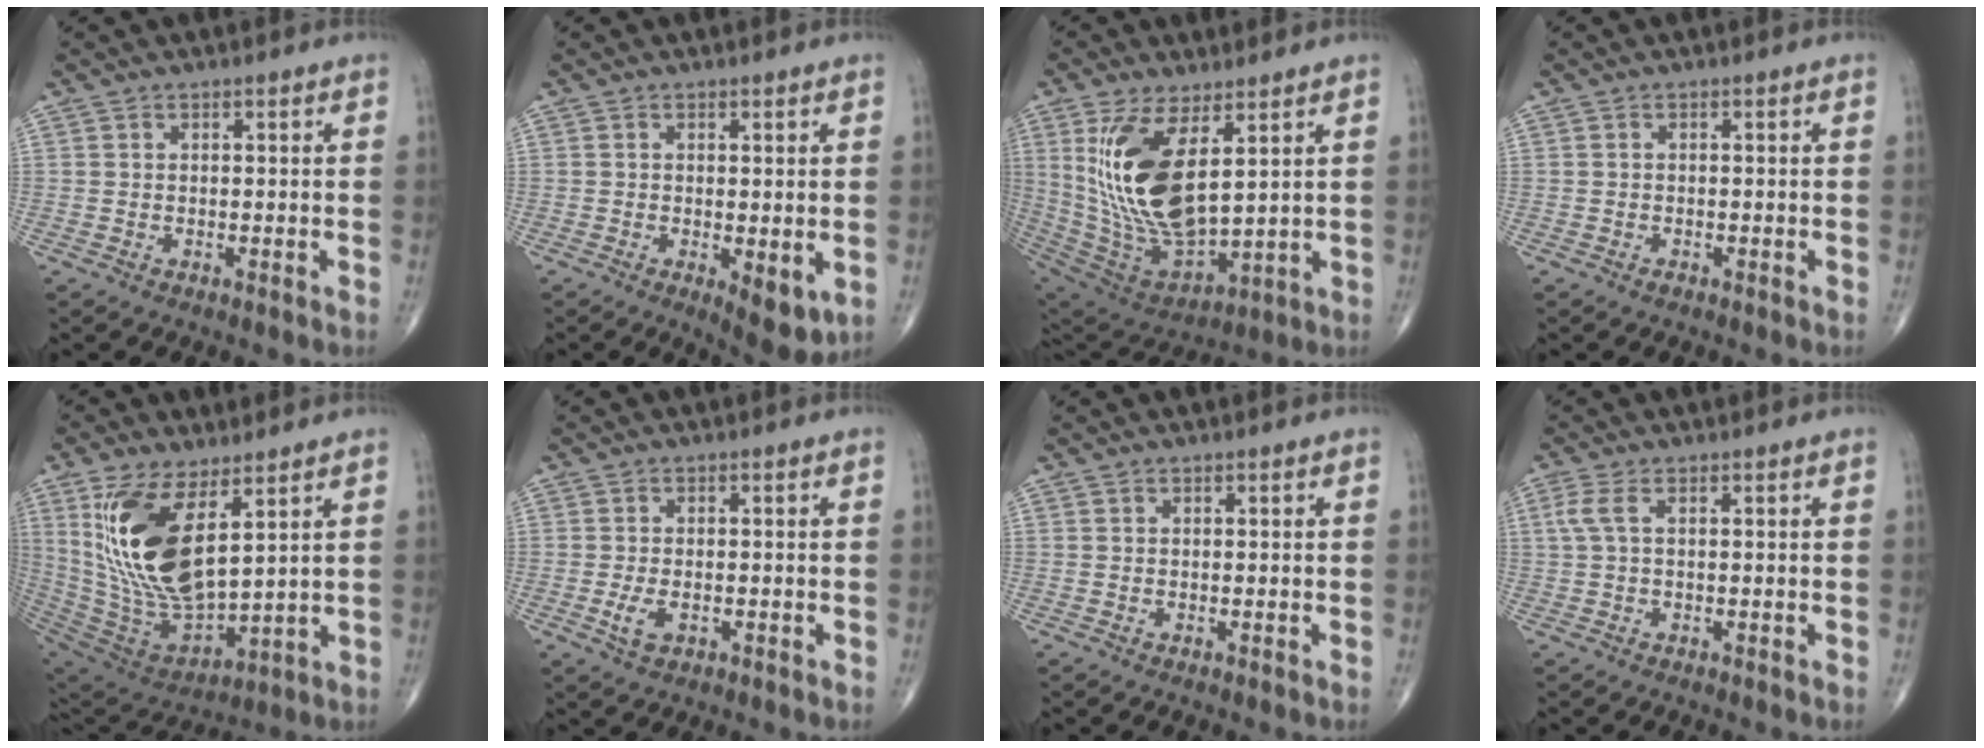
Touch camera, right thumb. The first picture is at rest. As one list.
[{"total": 6.1, "force": [-1.3, 2.4, 5.4], "torque": [-0.072, -0.018, -0.012]}, {"total": 19.0, "force": [5.7, 8.4, 16.1], "torque": [-0.316, -0.032, 0.130]}, {"total": 0.5, "force": [-0.4, 0.3, 0.3], "torque": [-0.003, 0.000, -0.008]}, {"total": 19.8, "force": [7.1, 8.6, 16.3], "torque": [-0.321, -0.037, 0.155]}, {"total": 3.4, "force": [-1.0, 1.8, 2.6], "torque": [-0.056, -0.002, -0.015]}, {"total": 0.0}, {"total": 2.6, "force": [0.6, 0.8, 2.4], "torque": [-0.076, 0.012, 0.015]}]